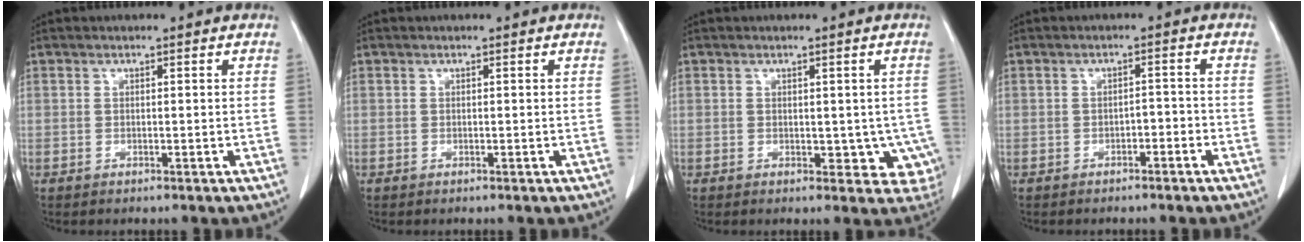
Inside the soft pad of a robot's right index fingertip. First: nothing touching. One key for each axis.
{"total": 0.0}
{"total": 5.4, "fx": -0.3, "fy": 3.6, "fz": 4.1, "tx": -0.016, "ty": -0.002, "tz": 0.001}
{"total": 1.8, "fx": -1.1, "fy": 0.8, "fz": 1.1, "tx": -0.017, "ty": 0.003, "tz": -0.015}